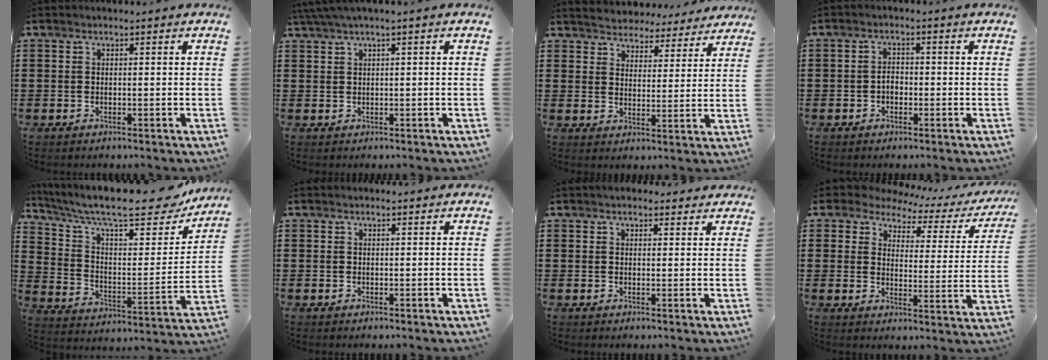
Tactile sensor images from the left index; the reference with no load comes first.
{"total": 1.9, "force": [0.8, -0.1, 1.8], "torque": [-0.032, -0.002, 0.015]}
{"total": 4.2, "force": [4.2, 0.1, -0.7], "torque": [-0.014, -0.034, 0.071]}
{"total": 2.1, "force": [-0.6, 1.4, 1.5], "torque": [-0.029, 0.004, -0.014]}
{"total": 11.9, "force": [9.5, 2.1, 6.8], "torque": [-0.145, -0.062, 0.157]}
{"total": 0.7, "force": [0.6, 0.2, 0.2], "torque": [-0.006, 0.001, 0.012]}
{"total": 2.3, "force": [2.1, 0.7, 0.4], "torque": [-0.012, 0.003, 0.041]}
{"total": 4.1, "force": [3.6, 1.8, 0.9], "torque": [-0.037, -0.022, 0.057]}